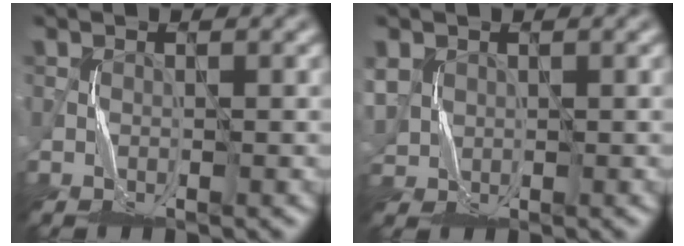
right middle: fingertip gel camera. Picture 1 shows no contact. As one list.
[{"total": 2.6, "force": [0.8, 2.2, 1.1], "torque": [-0.038, 0.001, 0.018]}]